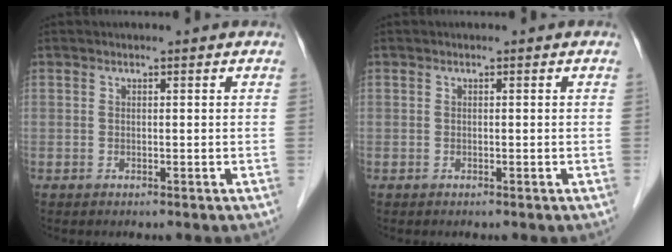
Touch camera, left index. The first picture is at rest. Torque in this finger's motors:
{"motor_torque": [0.00, 0.00, 0.00, 0.00]}